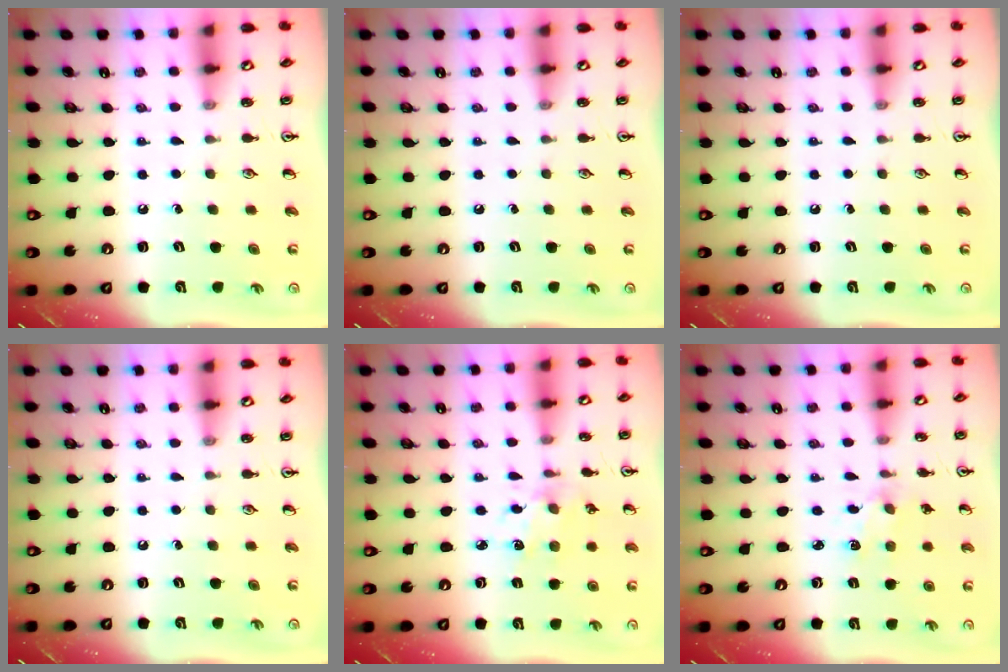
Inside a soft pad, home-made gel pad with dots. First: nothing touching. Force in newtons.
{"total": 0.0}
{"total": 0.0}
{"total": 0.0}
{"total": 2.9, "press": 2.9, "slide": 0.2}
{"total": 1.9, "press": 1.9, "slide": 0.4}